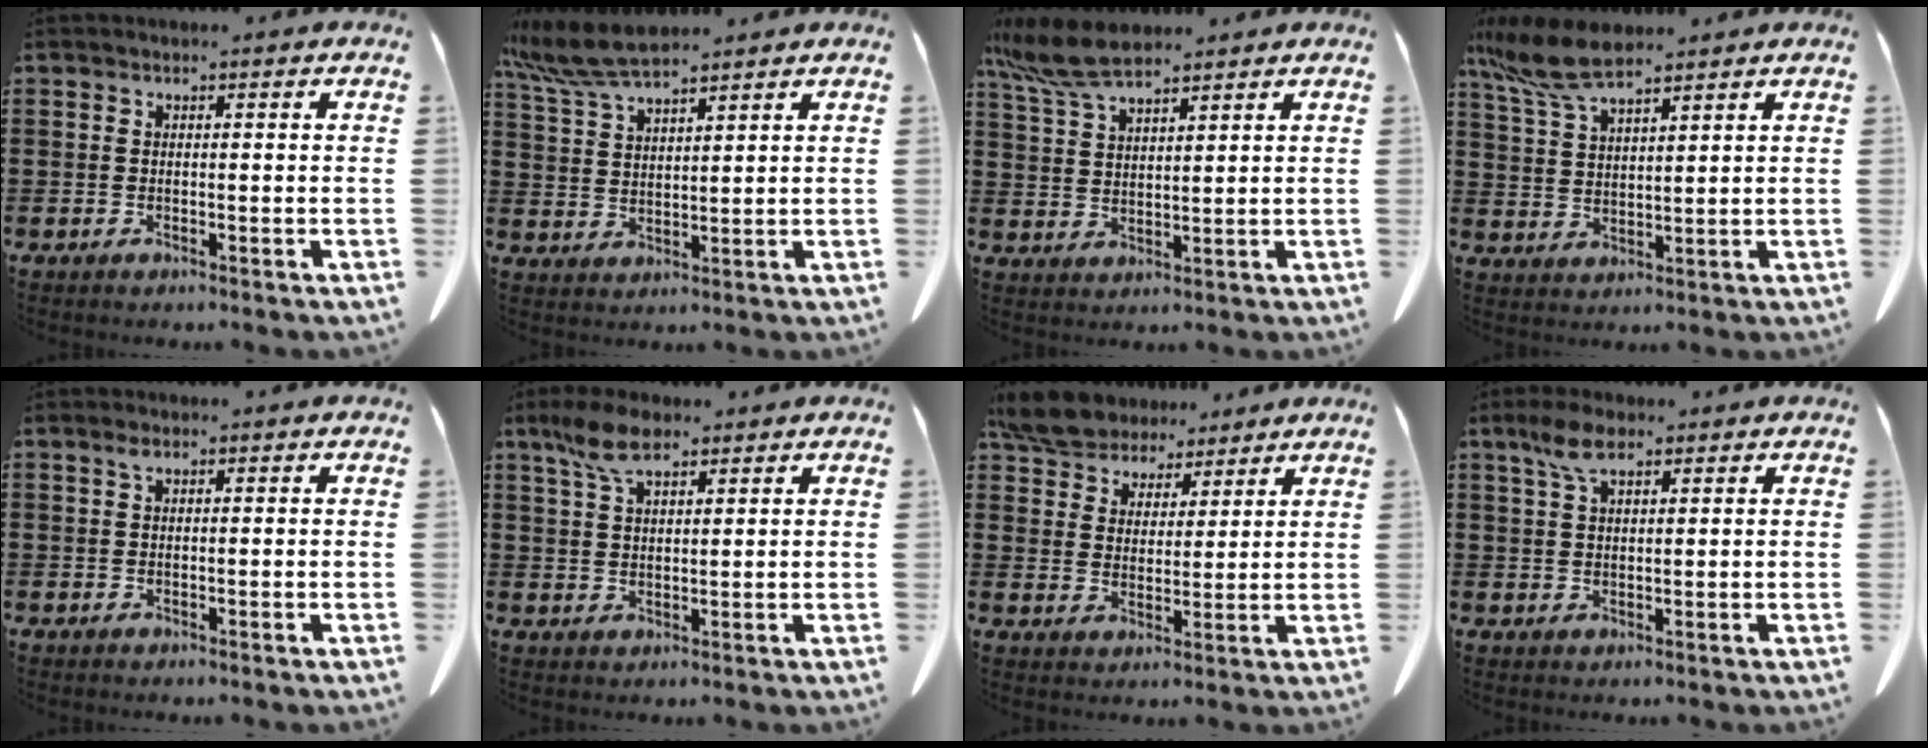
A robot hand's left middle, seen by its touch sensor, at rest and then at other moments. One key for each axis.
{"total": 8.1, "fx": 6.6, "fy": 1.4, "fz": 4.4, "tx": -0.110, "ty": -0.018, "tz": 0.122}
{"total": 8.0, "fx": 6.2, "fy": 1.9, "fz": 4.7, "tx": -0.122, "ty": -0.014, "tz": 0.113}
{"total": 8.5, "fx": 6.3, "fy": 2.0, "fz": 5.4, "tx": -0.135, "ty": -0.018, "tz": 0.115}
{"total": 1.5, "fx": 0.7, "fy": 0.5, "fz": 1.2, "tx": -0.027, "ty": 0.001, "tz": 0.012}
{"total": 6.4, "fx": 3.9, "fy": 2.4, "fz": 4.5, "tx": -0.105, "ty": 0.000, "tz": 0.071}
{"total": 6.9, "fx": 6.3, "fy": 2.6, "fz": 1.3, "tx": -0.056, "ty": -0.016, "tz": 0.120}
{"total": 5.0, "fx": 2.8, "fy": 1.8, "fz": 3.7, "tx": -0.081, "ty": 0.003, "tz": 0.051}